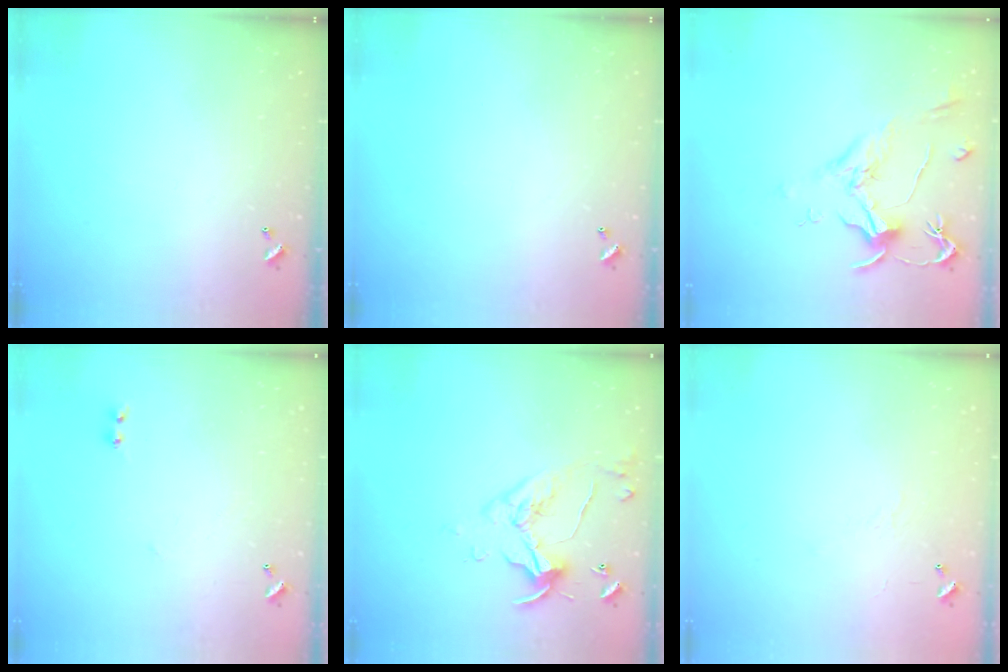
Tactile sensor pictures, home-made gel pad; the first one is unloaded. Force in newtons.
{"total": 0.0}
{"total": 2.1, "press": 2.0, "slide": 0.8}
{"total": 2.9, "press": 2.9, "slide": 0.4}
{"total": 7.3, "press": 7.2, "slide": 1.4}
{"total": 6.2, "press": 6.2, "slide": 0.8}